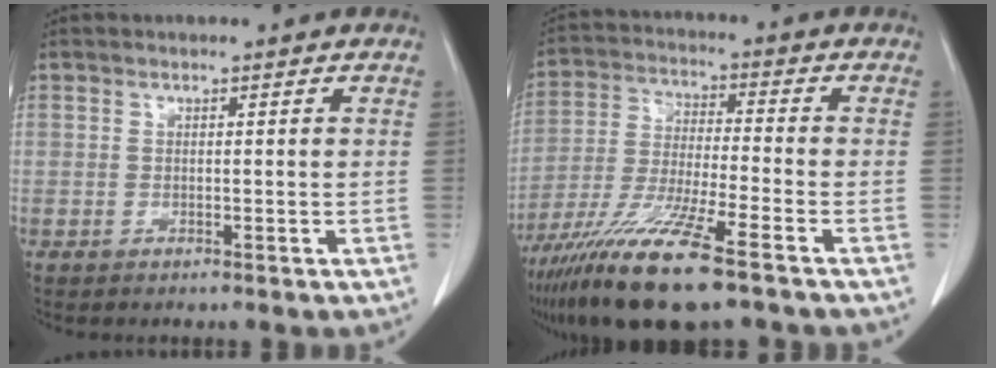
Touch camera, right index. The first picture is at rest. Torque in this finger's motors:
{"motor_torque": [1.46, -0.68, 0.90, 0.21]}